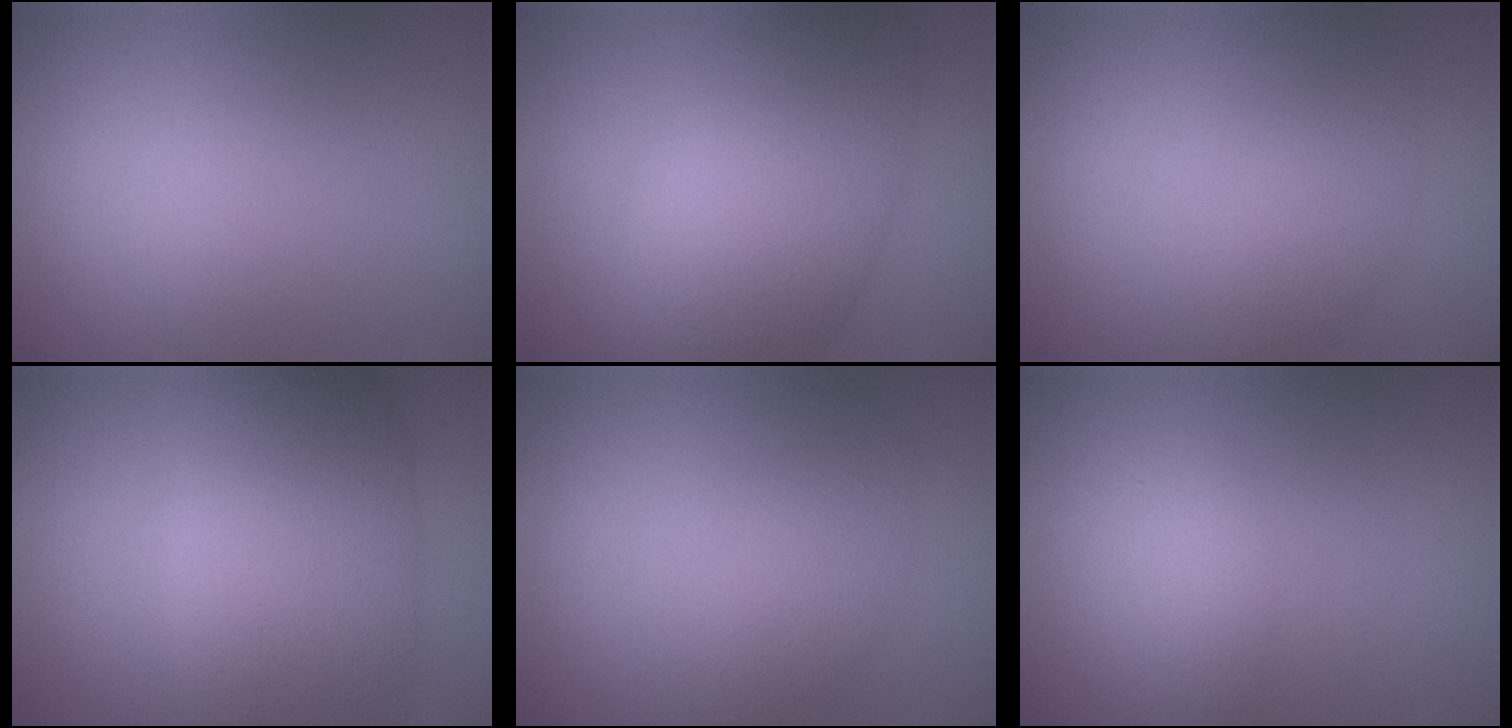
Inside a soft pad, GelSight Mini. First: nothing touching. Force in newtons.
{"total": 8.8, "press": 8.8, "slide": 0.4}
{"total": 2.1, "press": 2.1, "slide": 0.1}
{"total": 9.9, "press": 9.9, "slide": 0.4}
{"total": 2.1, "press": 2.1, "slide": 0.1}
{"total": 2.2, "press": 2.2, "slide": 0.1}